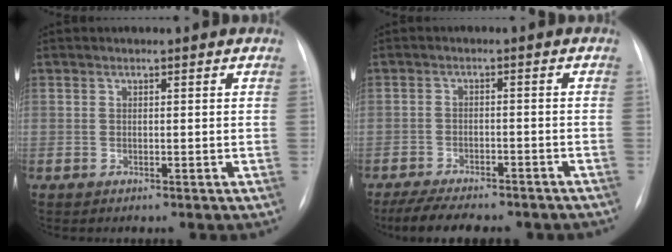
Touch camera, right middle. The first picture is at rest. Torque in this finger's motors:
{"motor_torque": [0.19, -0.19, 0.12, 0.07]}